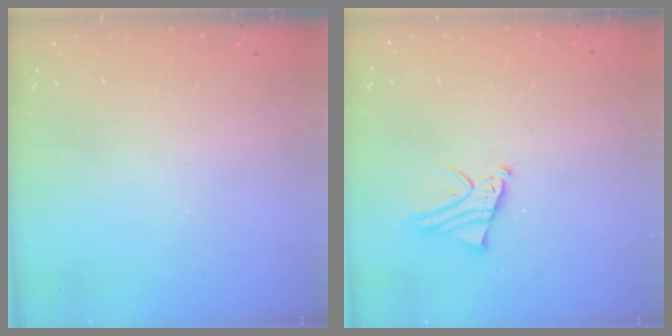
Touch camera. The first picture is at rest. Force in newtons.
{"total": 2.9, "press": 2.9, "slide": 0.3}